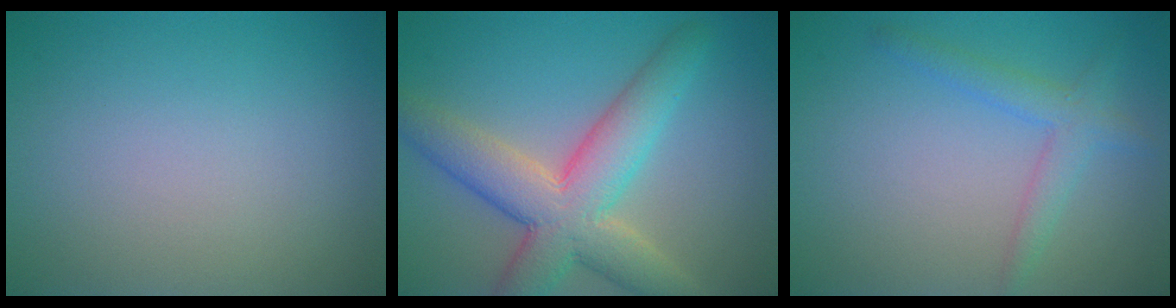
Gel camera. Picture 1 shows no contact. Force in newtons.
{"total": 8.0, "press": 8.0, "slide": 0.7}
{"total": 2.5, "press": 2.5, "slide": 0.1}